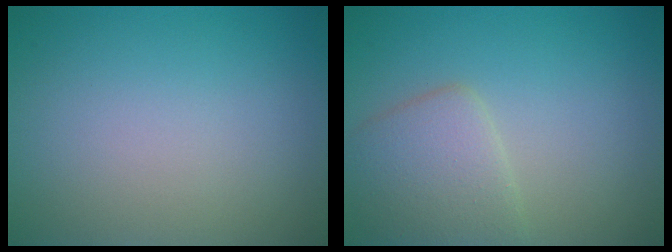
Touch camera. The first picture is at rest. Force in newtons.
{"total": 3.7, "press": 3.7, "slide": 0.2}